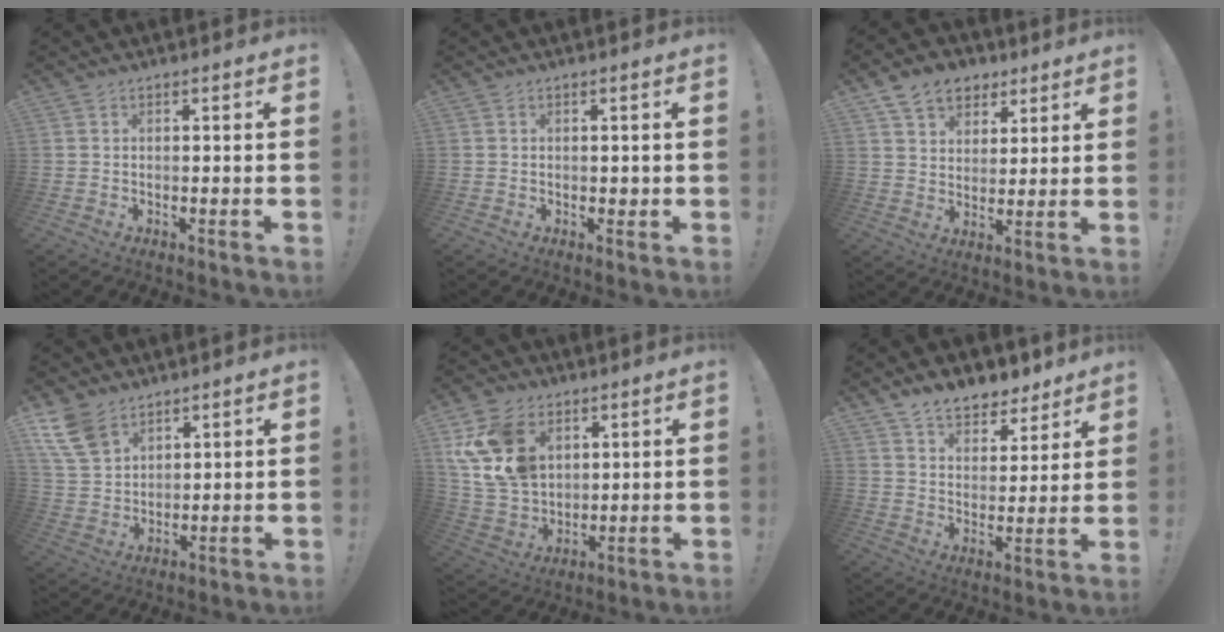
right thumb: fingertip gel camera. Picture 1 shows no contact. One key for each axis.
{"total": 1.0, "fx": 0.2, "fy": 0.9, "fz": 0.3, "tx": 0.002, "ty": 0.003, "tz": 0.002}
{"total": 10.9, "fx": 6.6, "fy": 7.9, "fz": 3.8, "tx": -0.056, "ty": -0.035, "tz": 0.129}
{"total": 10.8, "fx": 7.3, "fy": 6.4, "fz": 4.9, "tx": -0.101, "ty": -0.034, "tz": 0.146}
{"total": 16.4, "fx": 6.9, "fy": 11.8, "fz": 9.0, "tx": -0.172, "ty": -0.027, "tz": 0.136}
{"total": 9.0, "fx": 7.5, "fy": 4.4, "fz": 2.5, "tx": -0.036, "ty": -0.057, "tz": 0.141}